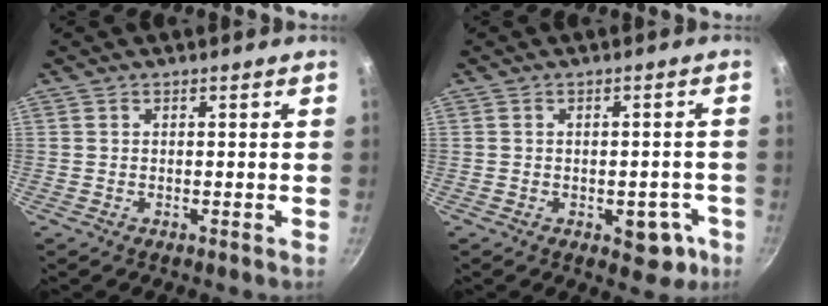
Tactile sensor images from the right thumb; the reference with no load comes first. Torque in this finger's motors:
{"motor_torque": [1.13, 0.58, 0.80, -0.28, 0.00]}